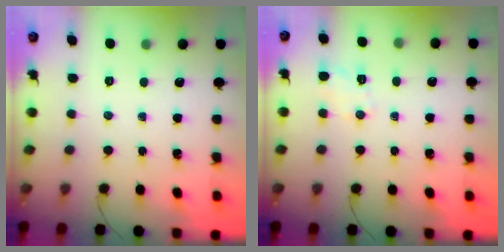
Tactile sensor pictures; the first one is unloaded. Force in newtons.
{"total": 2.7, "press": 2.3, "slide": 1.5}